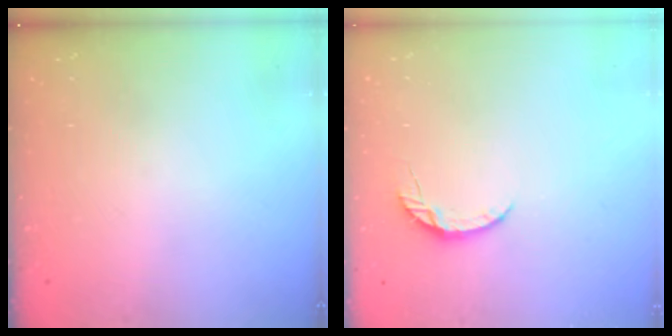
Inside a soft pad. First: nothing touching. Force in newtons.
{"total": 4.6, "press": 4.6, "slide": 0.6}